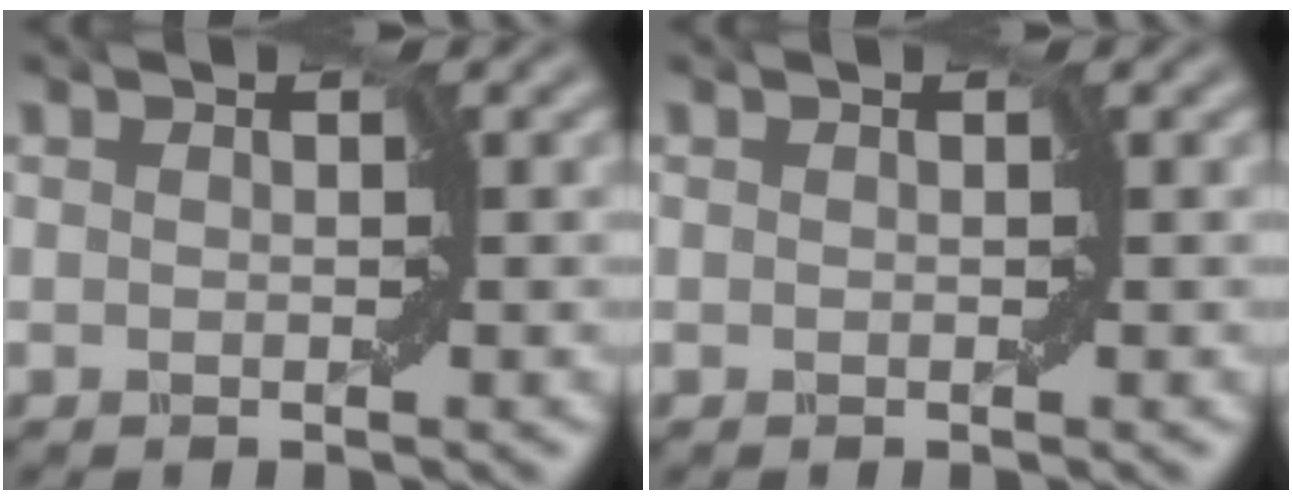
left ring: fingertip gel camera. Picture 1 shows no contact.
{"total": 0.0}